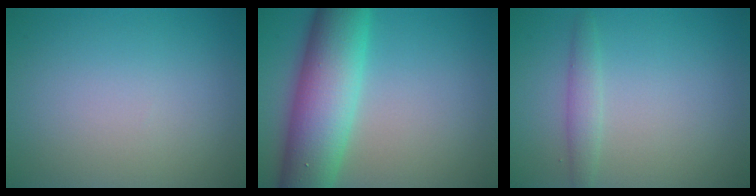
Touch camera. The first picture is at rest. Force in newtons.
{"total": 10.1, "press": 10.0, "slide": 0.5}
{"total": 1.7, "press": 1.7, "slide": 0.1}